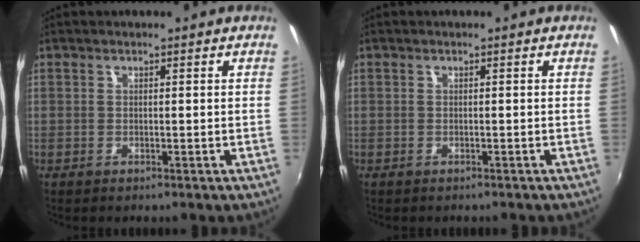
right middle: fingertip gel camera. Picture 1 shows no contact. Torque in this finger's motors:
{"motor_torque": [0.97, -1.16, 0.06, 0.04]}